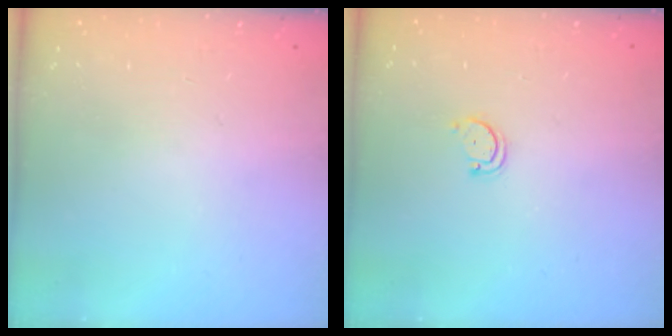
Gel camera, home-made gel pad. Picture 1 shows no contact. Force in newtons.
{"total": 2.8, "press": 2.8, "slide": 0.3}